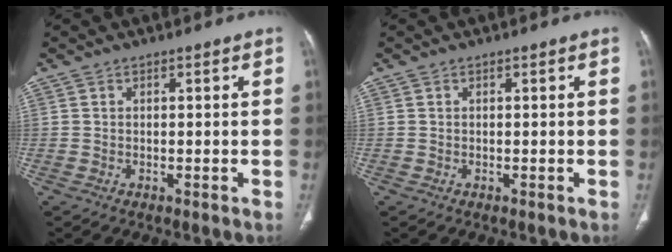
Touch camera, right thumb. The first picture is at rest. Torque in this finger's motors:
{"motor_torque": [2.01, 1.98, 0.39, -0.05, 0.04]}